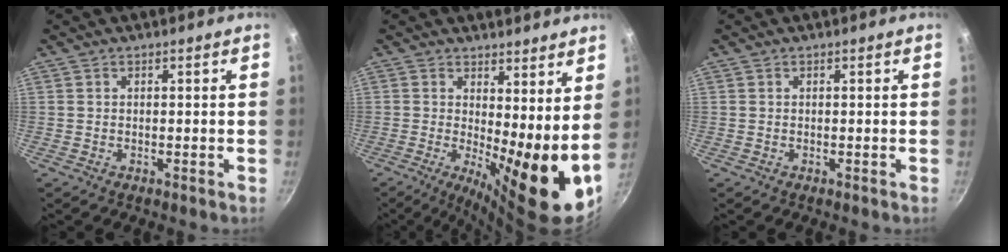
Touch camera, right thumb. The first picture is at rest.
{"total": 12.0, "force": [1.4, 3.7, 11.3], "torque": [-0.154, -0.025, 0.020]}
{"total": 0.0}